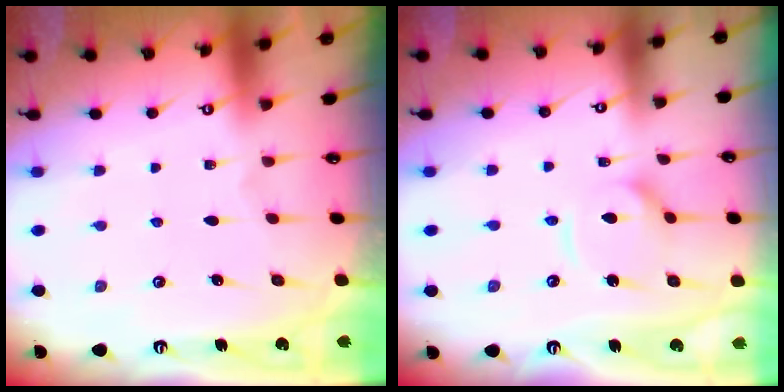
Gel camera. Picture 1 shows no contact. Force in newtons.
{"total": 9.0, "press": 8.9, "slide": 0.8}